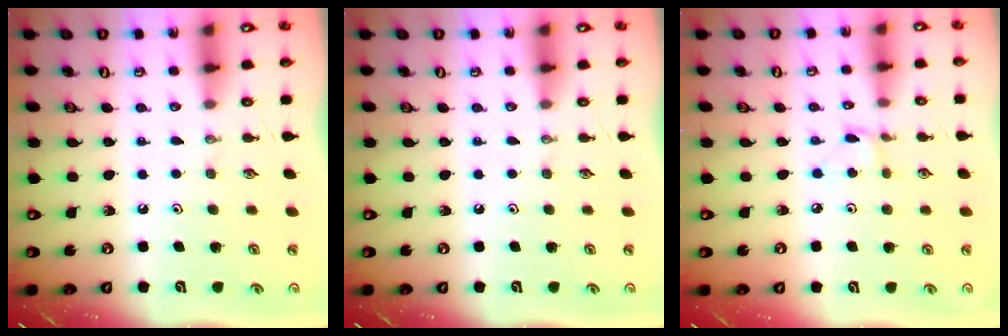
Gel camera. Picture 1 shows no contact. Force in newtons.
{"total": 0.0}
{"total": 2.0, "press": 2.0, "slide": 0.1}